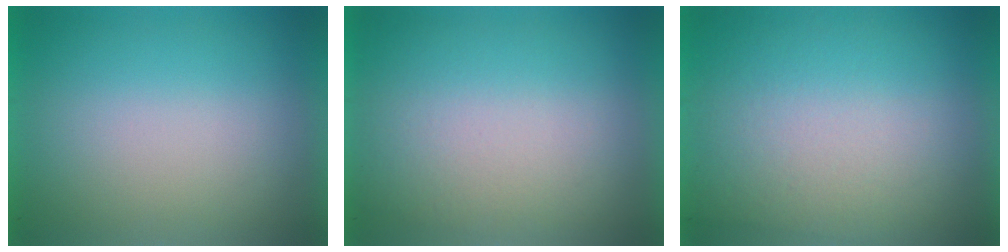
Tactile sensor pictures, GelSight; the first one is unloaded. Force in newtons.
{"total": 1.4}
{"total": 3.7}